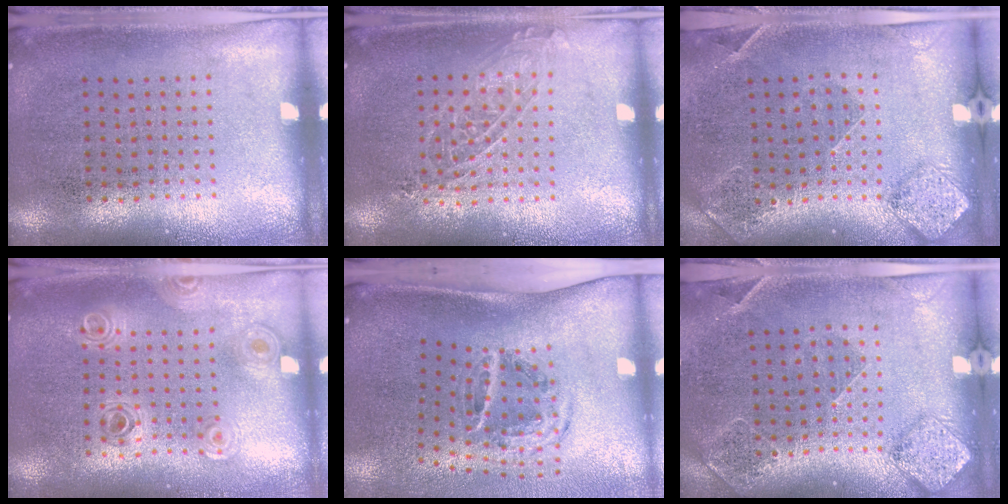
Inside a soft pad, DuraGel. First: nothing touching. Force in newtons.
{"total": 1.3, "press": 1.1, "slide": 0.5}
{"total": 1.6, "press": 1.5, "slide": 0.5}
{"total": 0.8, "press": 0.8, "slide": 0.1}
{"total": 2.1, "press": 1.2, "slide": 1.7}
{"total": 1.6, "press": 1.5, "slide": 0.3}